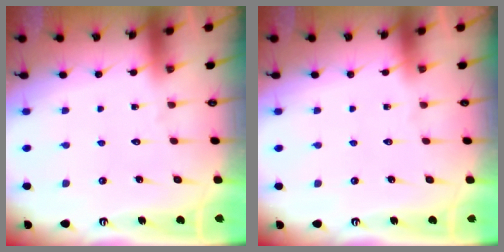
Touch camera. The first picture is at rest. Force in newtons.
{"total": 0.0}